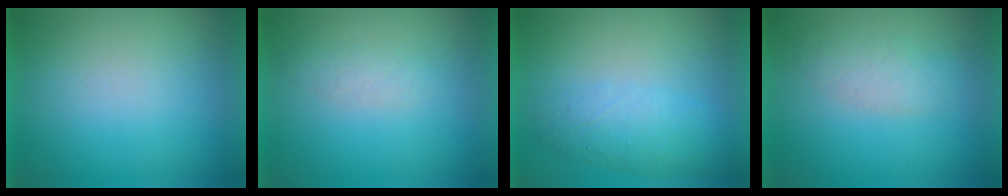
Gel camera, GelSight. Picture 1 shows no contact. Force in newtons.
{"total": 1.8}
{"total": 3.9}
{"total": 2.7}